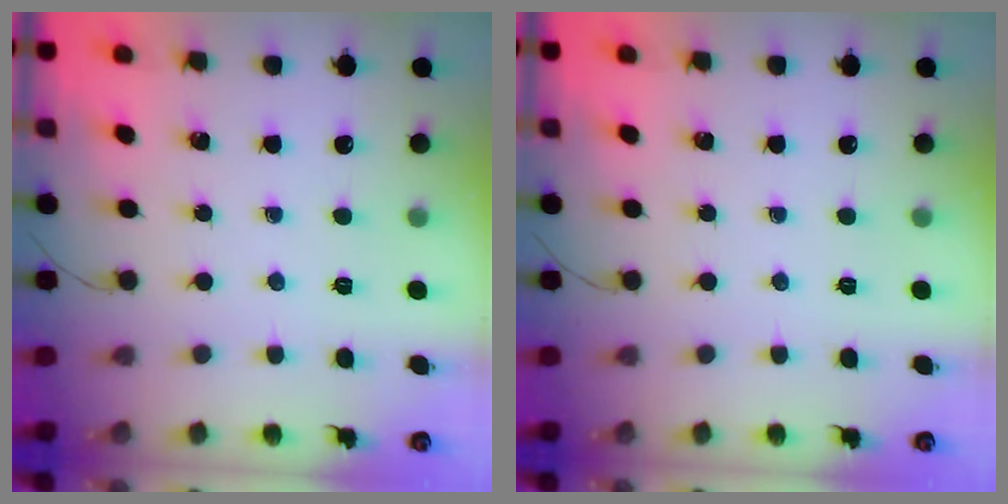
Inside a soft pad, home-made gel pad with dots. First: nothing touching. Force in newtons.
{"total": 0.0}